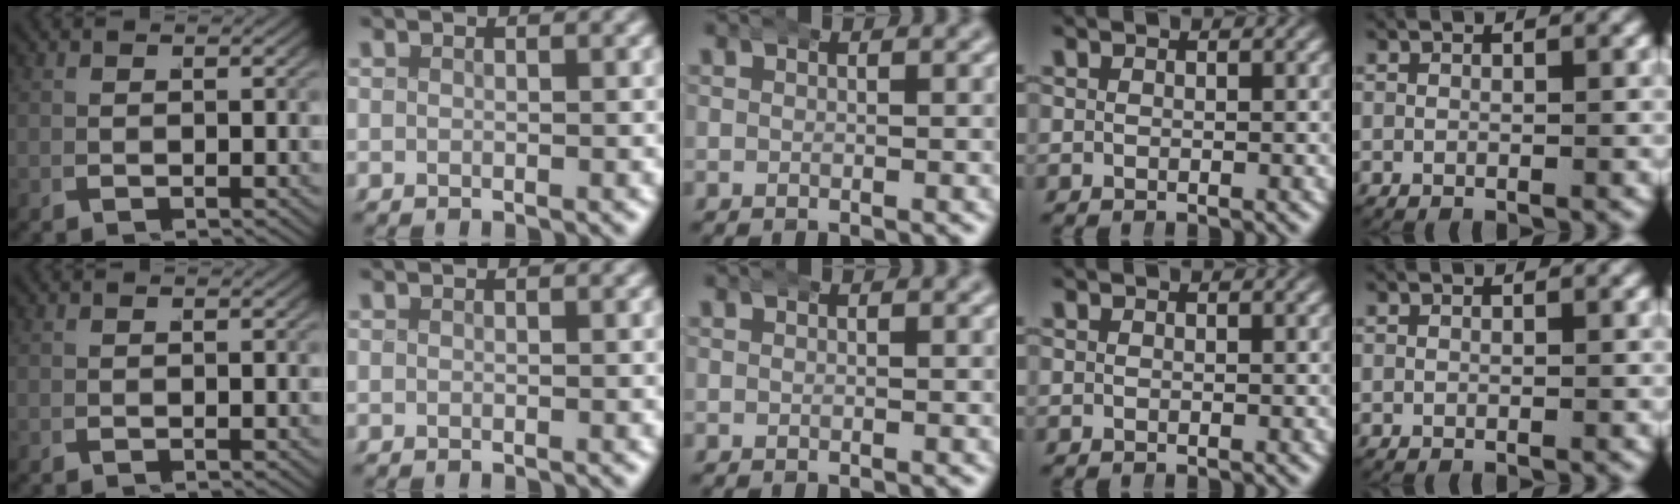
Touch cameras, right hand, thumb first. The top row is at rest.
{}